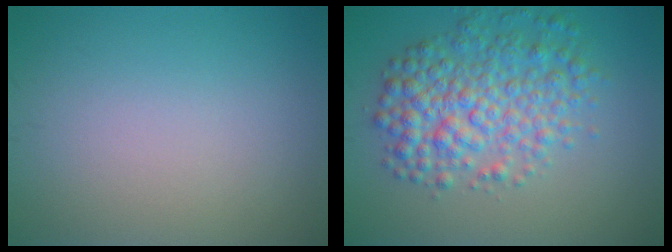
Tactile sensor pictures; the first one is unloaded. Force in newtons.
{"total": 6.3, "press": 6.3, "slide": 0.1}